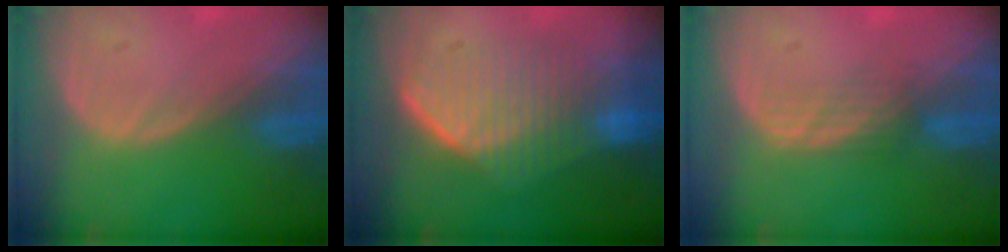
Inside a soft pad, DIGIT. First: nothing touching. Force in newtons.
{"total": 7.8, "press": 7.7, "slide": 0.6}
{"total": 2.8, "press": 2.5, "slide": 1.2}